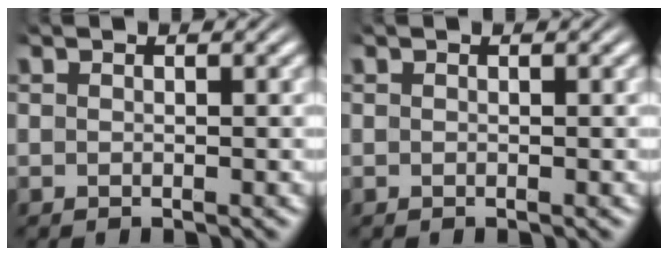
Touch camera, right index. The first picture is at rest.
{"total": 0.0}